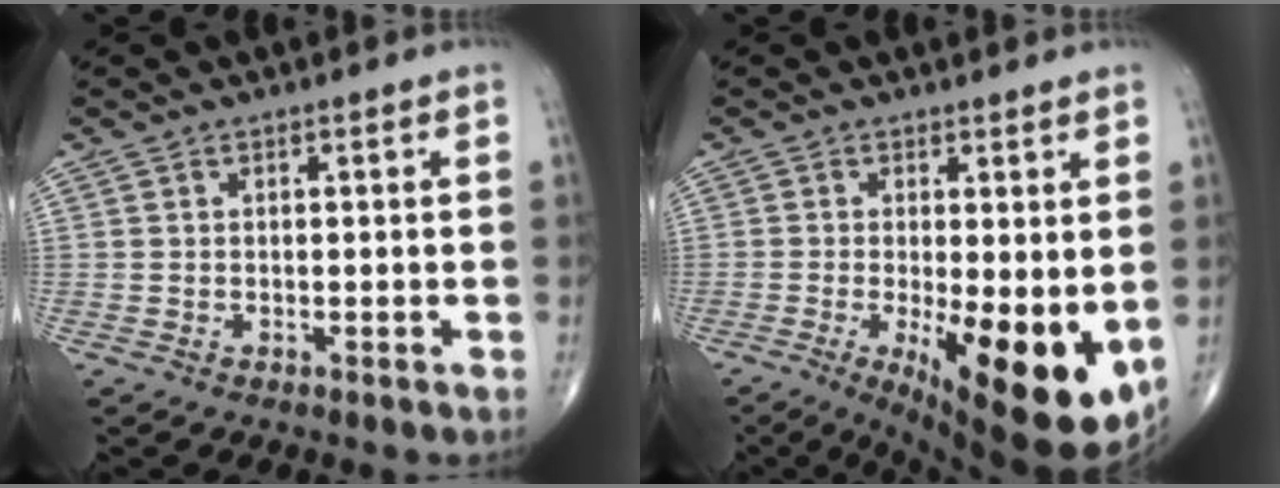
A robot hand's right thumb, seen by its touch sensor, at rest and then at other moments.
{"total": 16.0, "force": [-3.2, 5.5, 14.7], "torque": [-0.189, -0.029, -0.025]}